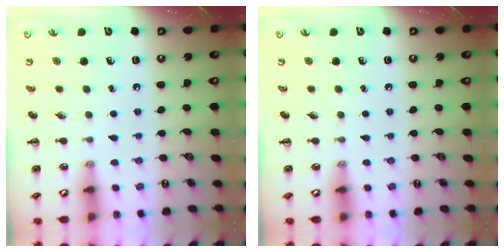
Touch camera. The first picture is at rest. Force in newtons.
{"total": 0.0}